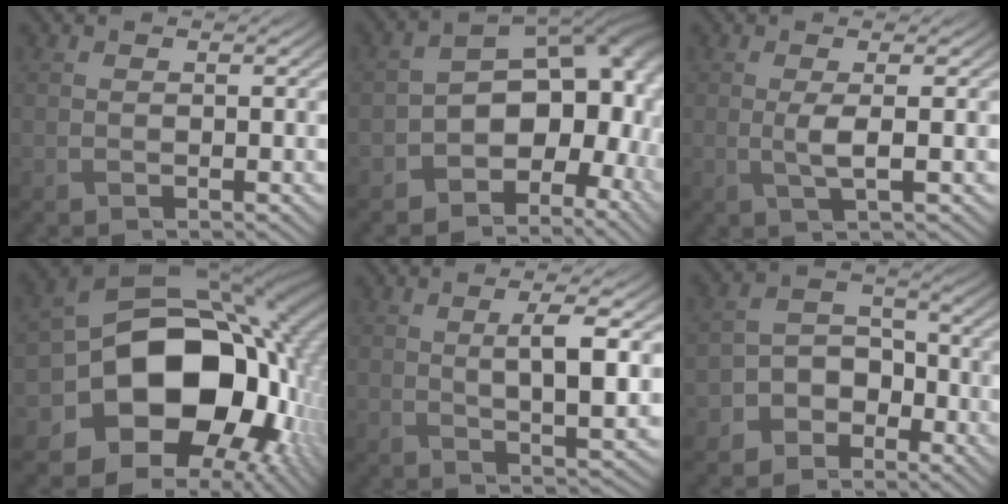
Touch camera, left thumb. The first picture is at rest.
{"total": 12.7, "force": [-3.7, 8.7, 8.5], "torque": [-0.109, -0.026, -0.062]}
{"total": 2.7, "force": [0.0, 0.4, 2.7], "torque": [-0.055, -0.001, 0.000]}
{"total": 18.0, "force": [-3.4, 13.7, 11.1], "torque": [-0.186, -0.039, -0.046]}
{"total": 5.5, "force": [1.0, 1.3, 5.3], "torque": [-0.095, -0.002, 0.022]}
{"total": 5.8, "force": [-4.0, 3.7, 1.7], "torque": [-0.034, 0.002, -0.086]}